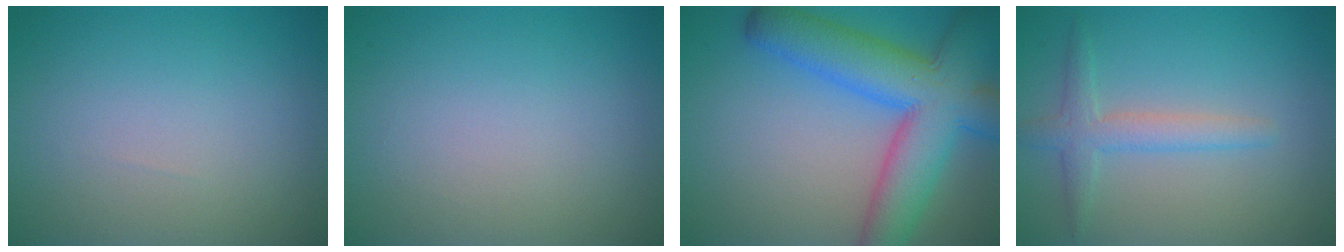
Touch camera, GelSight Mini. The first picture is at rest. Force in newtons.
{"total": 0.0}
{"total": 10.4, "press": 10.4, "slide": 0.4}
{"total": 2.7, "press": 2.7, "slide": 0.1}